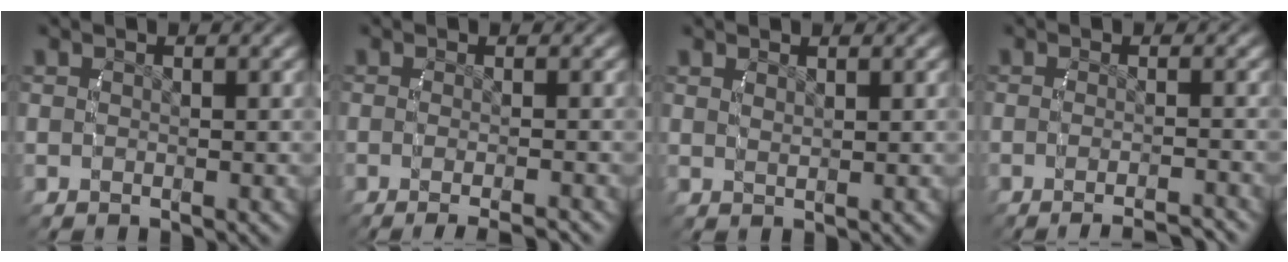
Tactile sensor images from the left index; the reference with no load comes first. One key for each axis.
{"total": 4.3, "fx": -3.6, "fy": 0.6, "fz": 2.3, "tx": -0.031, "ty": -0.011, "tz": -0.046}
{"total": 0.8, "fx": 0.7, "fy": -0.2, "fz": 0.5, "tx": -0.012, "ty": -0.005, "tz": 0.018}
{"total": 5.5, "fx": -5.0, "fy": 0.8, "fz": 2.1, "tx": -0.022, "ty": -0.012, "tz": -0.070}